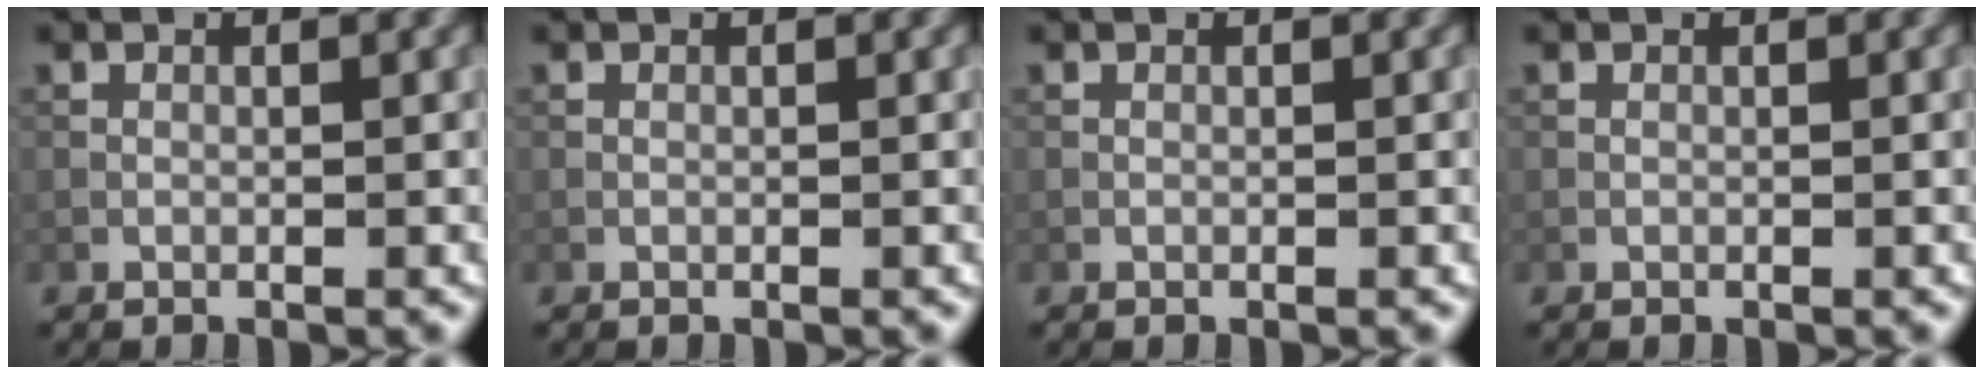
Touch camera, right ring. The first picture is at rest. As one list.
[{"total": 0.0}, {"total": 0.0}, {"total": 0.0}]